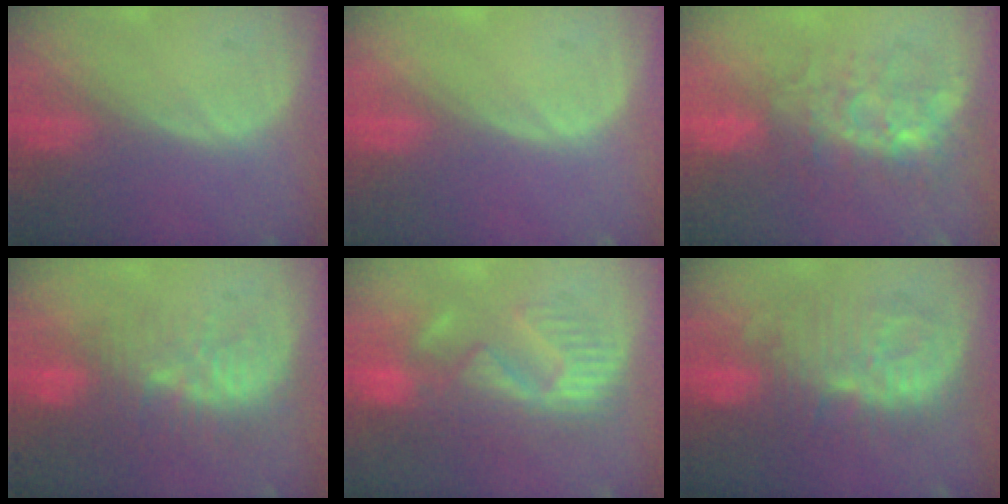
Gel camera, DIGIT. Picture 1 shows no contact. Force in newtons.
{"total": 0.0}
{"total": 8.5, "press": 7.5, "slide": 4.1}
{"total": 9.3, "press": 8.6, "slide": 3.6}
{"total": 11.0, "press": 9.7, "slide": 5.3}
{"total": 9.6, "press": 9.6, "slide": 0.2}